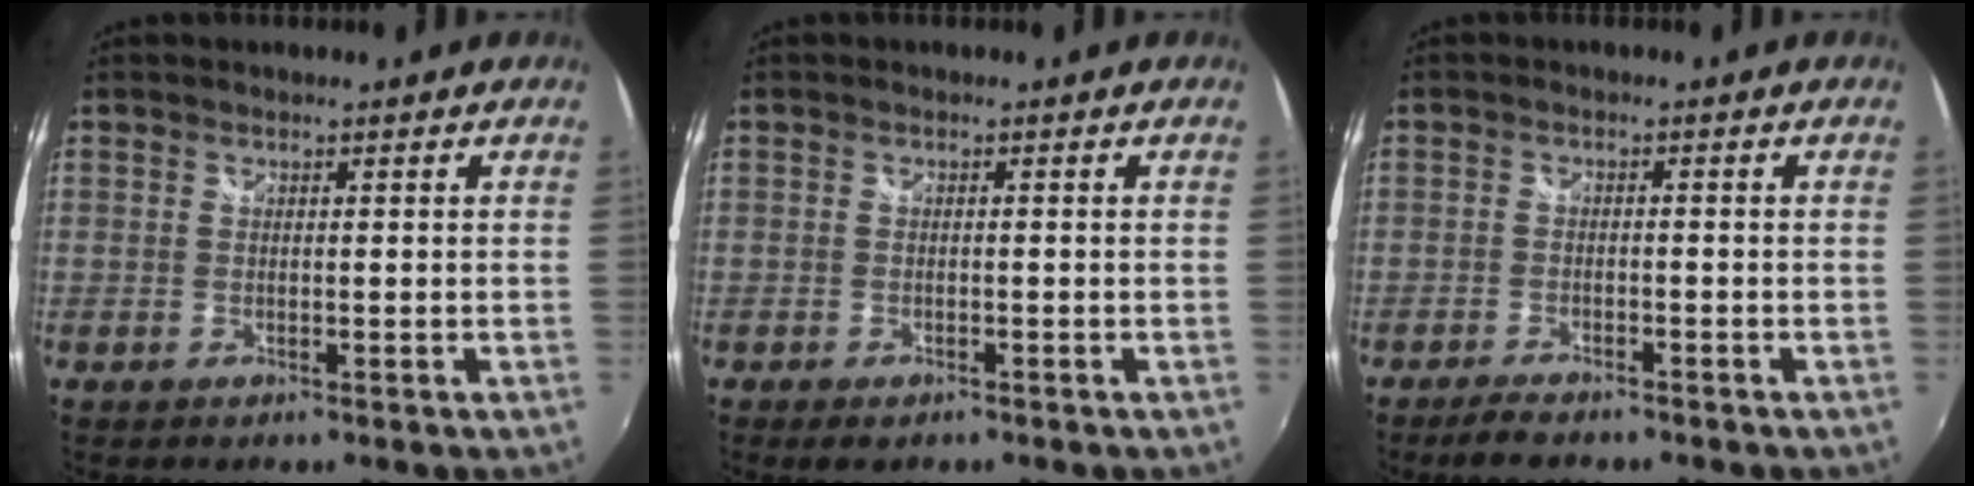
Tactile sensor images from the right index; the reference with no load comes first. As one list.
[{"total": 2.5, "force": [-1.8, 1.2, 1.2], "torque": [-0.027, -0.012, -0.028]}, {"total": 4.3, "force": [-3.8, 1.1, 1.8], "torque": [-0.050, -0.009, -0.065]}]